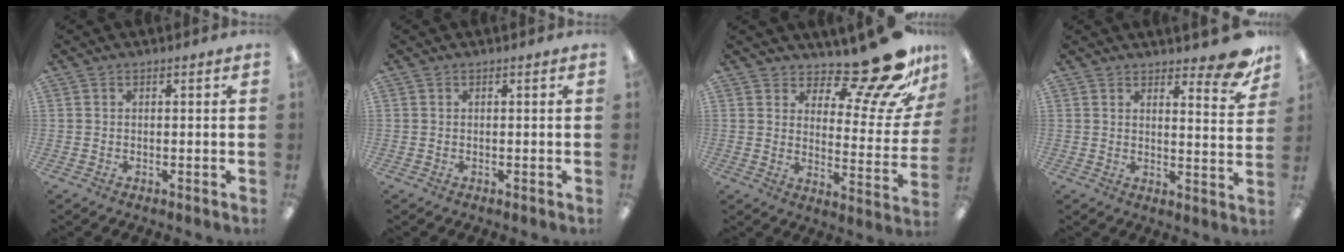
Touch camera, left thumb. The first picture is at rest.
{"total": 0.0}
{"total": 14.9, "force": [12.6, 3.8, 7.0], "torque": [-0.096, -0.110, 0.211]}
{"total": 9.1, "force": [7.3, 2.5, 4.7], "torque": [-0.041, -0.056, 0.122]}